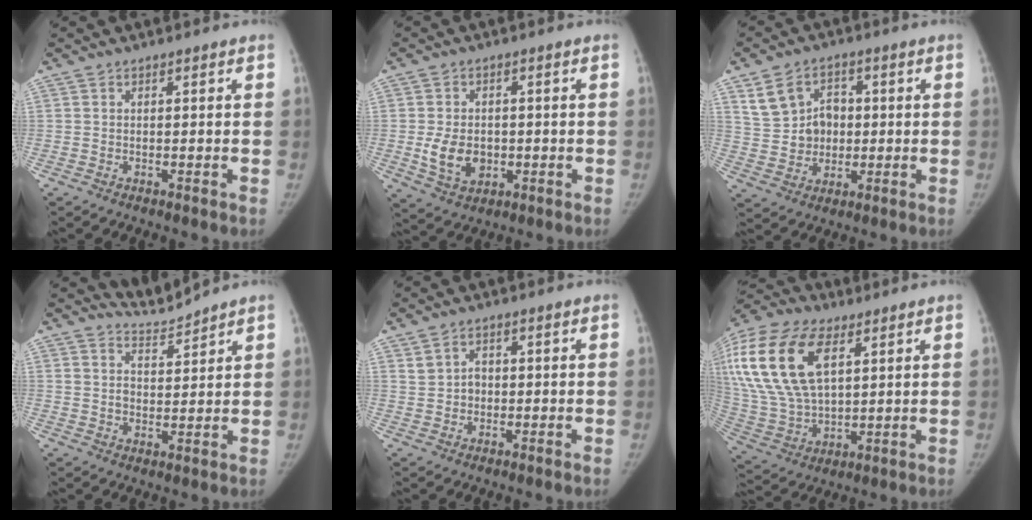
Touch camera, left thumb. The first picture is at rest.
{"total": 7.5, "force": [-0.9, 5.6, 5.0], "torque": [-0.073, -0.005, -0.005]}
{"total": 10.0, "force": [2.5, 8.4, 4.7], "torque": [-0.051, 0.002, 0.052]}
{"total": 4.4, "force": [4.3, -0.2, -0.9], "torque": [0.025, -0.037, 0.085]}
{"total": 3.2, "force": [0.7, 2.7, 1.5], "torque": [-0.013, 0.002, 0.015]}
{"total": 24.9, "force": [9.0, 13.8, 18.7], "torque": [-0.412, -0.001, 0.173]}